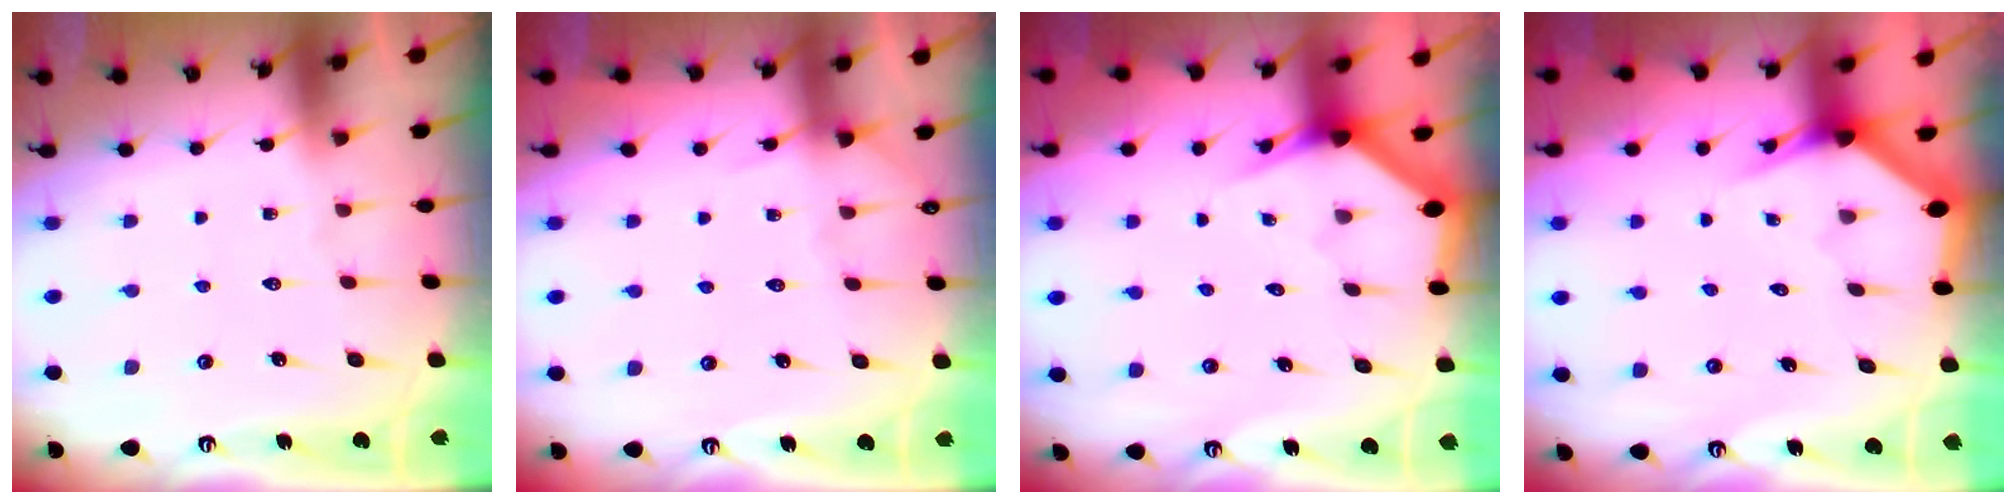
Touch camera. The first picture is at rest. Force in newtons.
{"total": 2.2, "press": 2.2, "slide": 0.2}
{"total": 2.7, "press": 2.7, "slide": 0.1}
{"total": 2.9, "press": 2.9, "slide": 0.0}